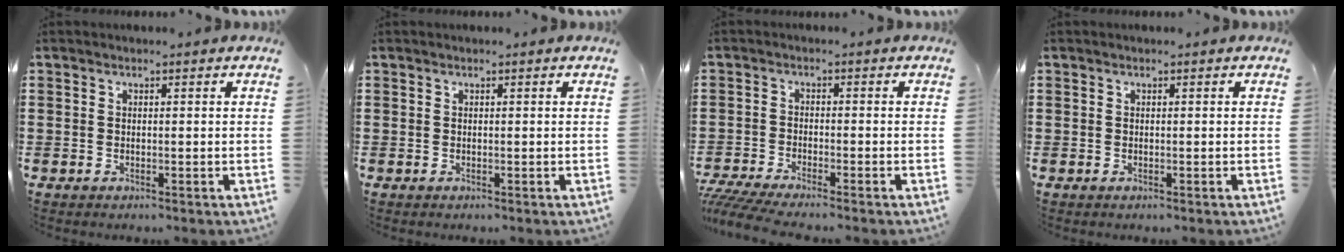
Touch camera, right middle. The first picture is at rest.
{"total": 0.0}
{"total": 3.3, "force": [-3.0, 0.1, 1.2], "torque": [-0.043, -0.013, -0.068]}
{"total": 0.0}